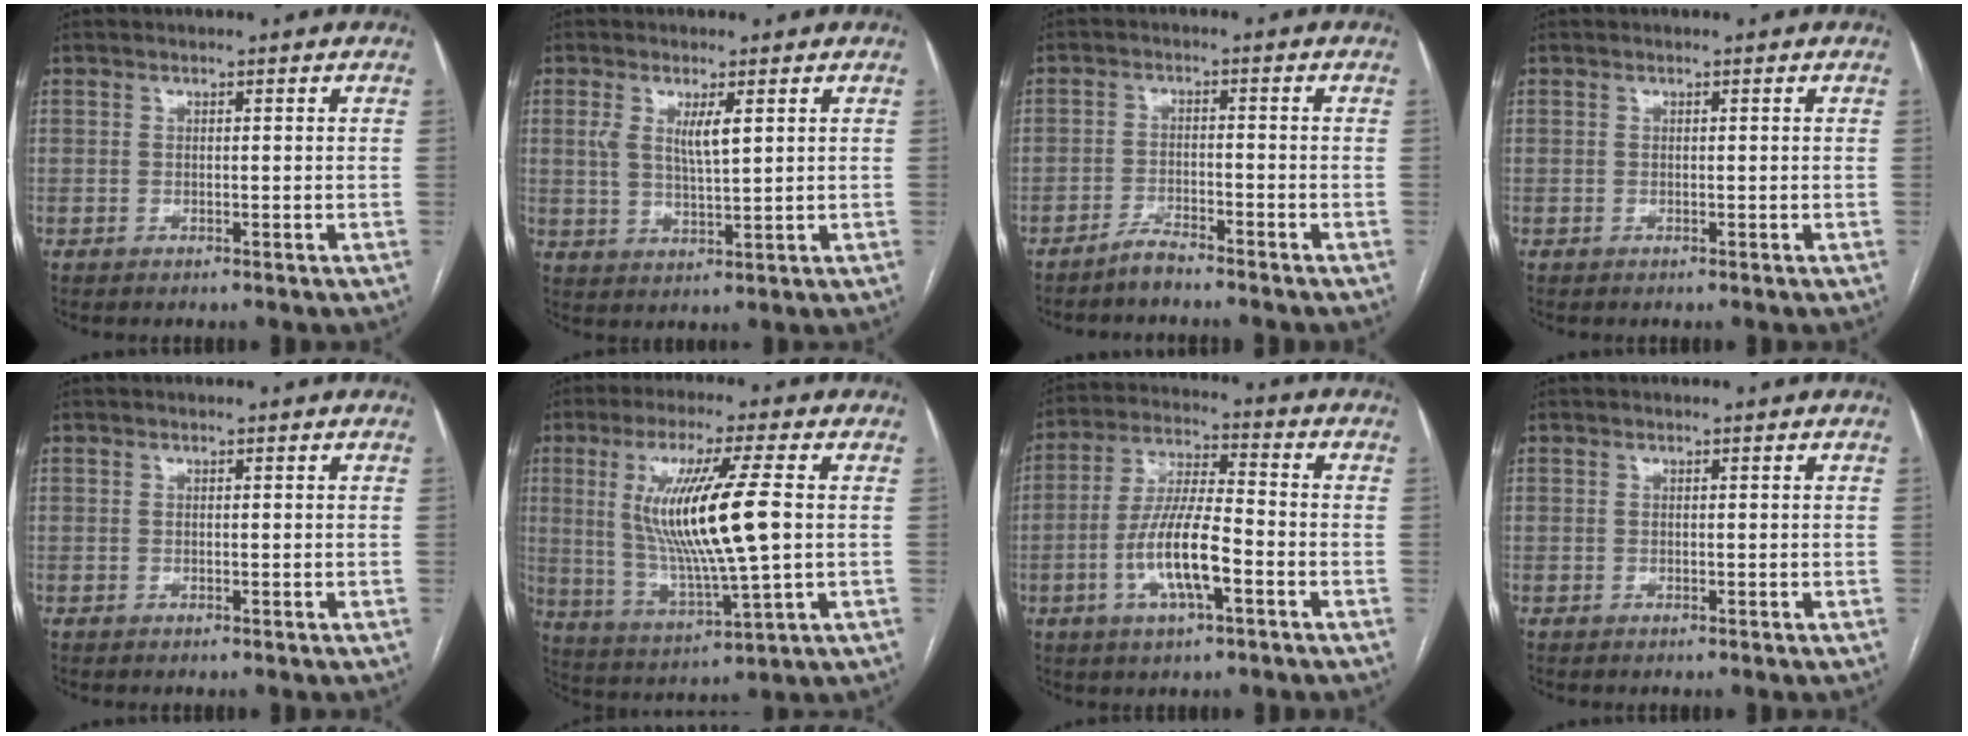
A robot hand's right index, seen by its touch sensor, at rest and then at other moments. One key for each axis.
{"total": 4.7, "fx": 1.7, "fy": 1.0, "fz": 4.3, "tx": -0.087, "ty": -0.001, "tz": 0.035}
{"total": 3.0, "fx": -2.8, "fy": 0.1, "fz": 1.0, "tx": -0.021, "ty": -0.006, "tz": -0.053}
{"total": 0.0}
{"total": 0.0}
{"total": 15.2, "fx": 1.8, "fy": 0.6, "fz": 15.1, "tx": -0.300, "ty": -0.009, "tz": 0.037}
{"total": 10.9, "fx": -3.7, "fy": 2.2, "fz": 10.0, "tx": -0.201, "ty": 0.002, "tz": -0.069}
{"total": 0.0}